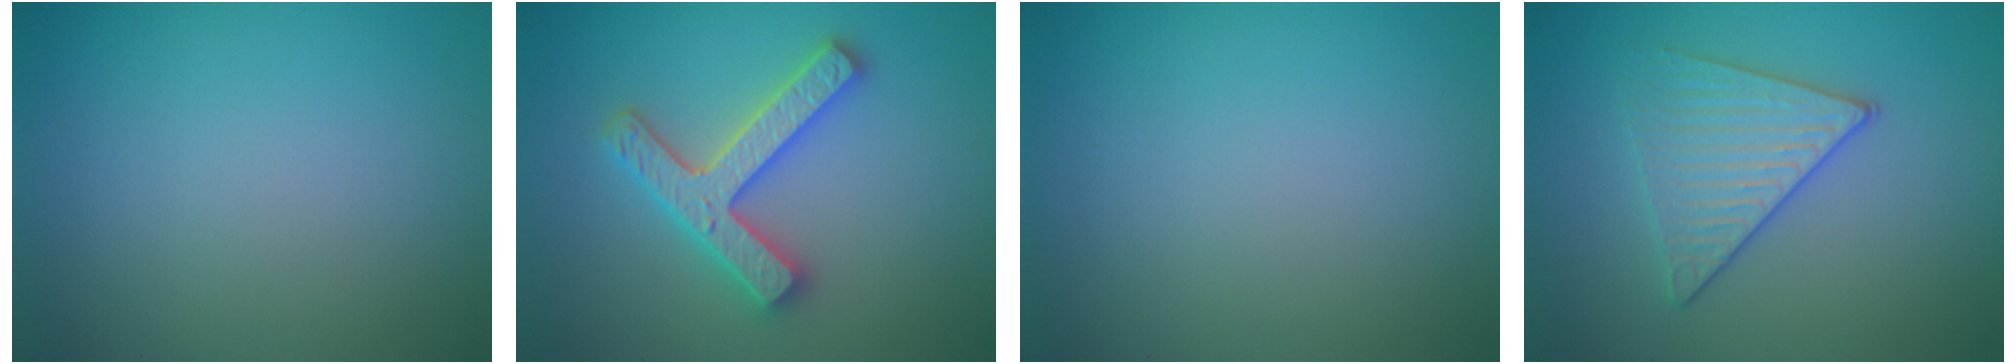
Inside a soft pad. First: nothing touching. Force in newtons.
{"total": 4.7, "press": 4.6, "slide": 0.8}
{"total": 0.0}
{"total": 3.4, "press": 3.3, "slide": 0.6}